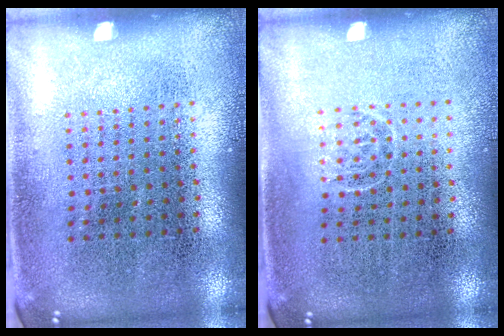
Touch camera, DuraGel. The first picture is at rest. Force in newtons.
{"total": 0.7, "press": 0.5, "slide": 0.5}